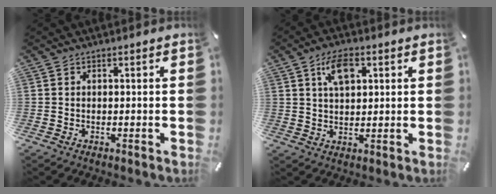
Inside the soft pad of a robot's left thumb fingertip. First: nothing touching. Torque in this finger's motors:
{"motor_torque": [1.02, 0.97, 0.75, -0.76, 0.24]}